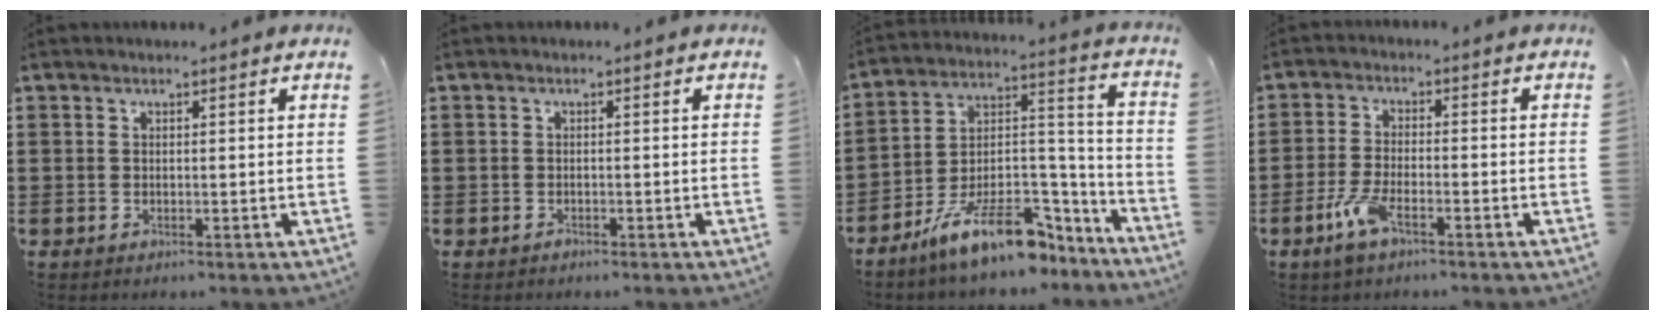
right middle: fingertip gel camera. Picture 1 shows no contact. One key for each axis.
{"total": 0.6, "fx": -0.6, "fy": 0.1, "fz": 0.0, "tx": 0.001, "ty": 0.002, "tz": -0.013}
{"total": 11.8, "fx": -9.0, "fy": 3.3, "fz": 7.0, "tx": -0.118, "ty": 0.026, "tz": -0.167}
{"total": 5.2, "fx": -2.9, "fy": 1.6, "fz": 4.0, "tx": -0.092, "ty": -0.002, "tz": -0.058}